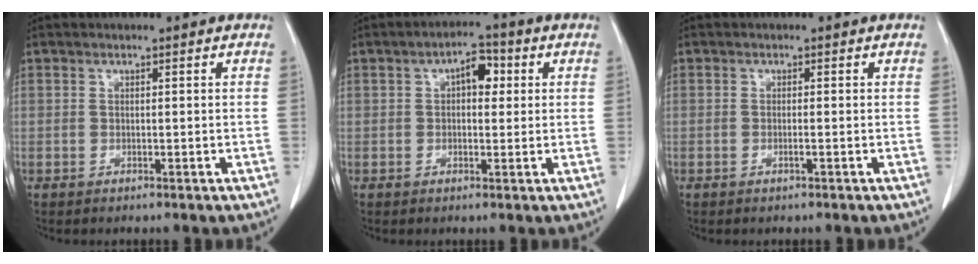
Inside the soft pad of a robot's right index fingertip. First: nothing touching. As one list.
[{"total": 4.5, "force": [1.1, 2.3, 3.8], "torque": [-0.056, 0.017, 0.014]}, {"total": 0.6, "force": [-0.2, -0.1, 0.5], "torque": [-0.009, 0.002, -0.002]}]